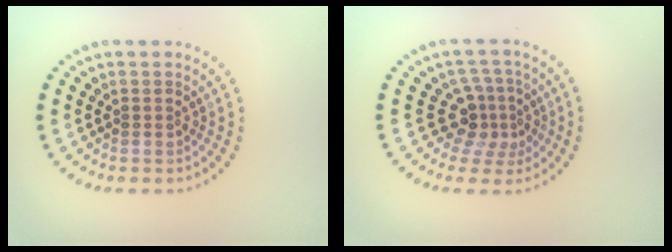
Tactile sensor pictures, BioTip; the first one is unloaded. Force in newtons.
{"total": 3.5, "press": 2.4, "slide": 2.5}